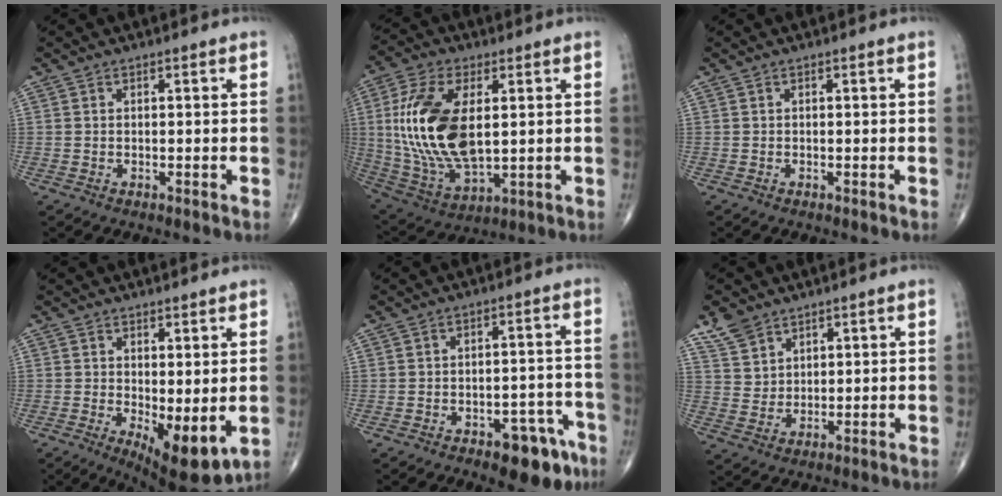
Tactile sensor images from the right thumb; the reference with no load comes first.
{"total": 20.1, "force": [2.5, 10.2, 17.1], "torque": [-0.352, -0.018, 0.054]}
{"total": 0.0}
{"total": 9.1, "force": [-1.0, 3.5, 8.3], "torque": [-0.118, -0.024, -0.003]}
{"total": 9.4, "force": [-5.4, 4.5, 6.2], "torque": [-0.053, 0.042, -0.066]}
{"total": 5.7, "force": [4.2, 3.5, 1.7], "torque": [-0.021, -0.019, 0.090]}